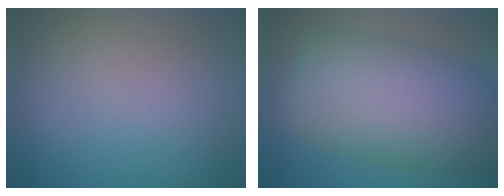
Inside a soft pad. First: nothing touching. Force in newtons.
{"total": 11.0, "press": 11.0, "slide": 0.3}